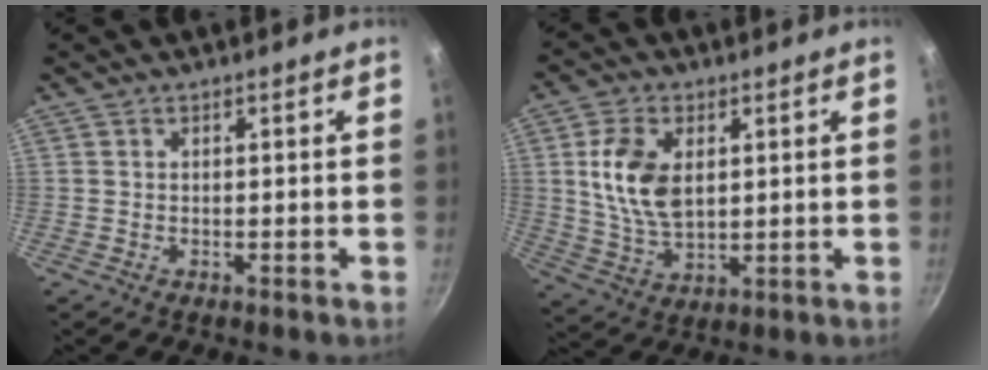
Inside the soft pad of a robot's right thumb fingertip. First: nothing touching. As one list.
[{"total": 11.3, "force": [2.4, 6.9, 8.6], "torque": [-0.155, -0.014, 0.052]}]